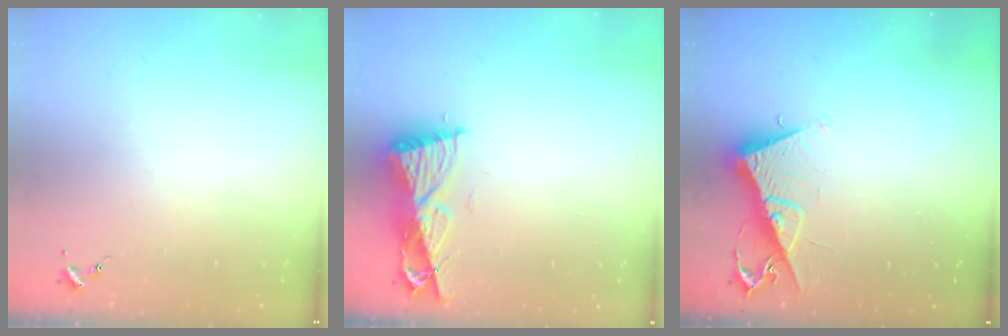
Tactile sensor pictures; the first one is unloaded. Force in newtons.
{"total": 11.3, "press": 11.2, "slide": 0.8}
{"total": 10.2, "press": 10.2, "slide": 0.7}